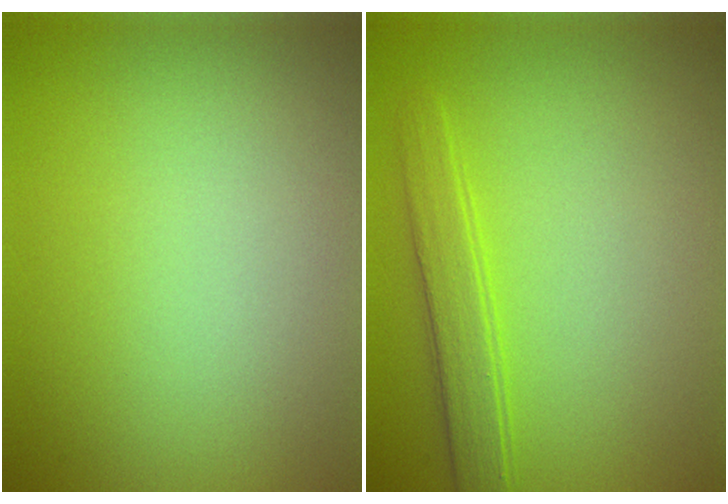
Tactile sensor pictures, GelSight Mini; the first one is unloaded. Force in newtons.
{"total": 2.5, "press": 2.5, "slide": 0.1}